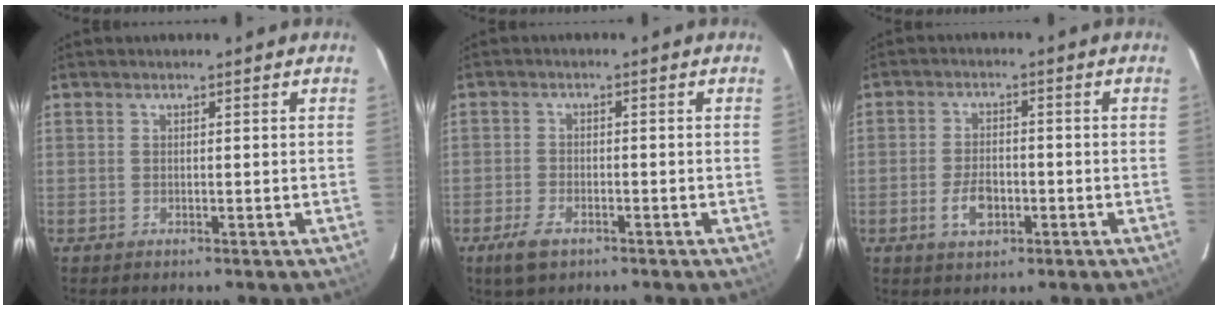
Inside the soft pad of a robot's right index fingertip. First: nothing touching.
{"total": 4.8, "force": [-3.1, 2.4, 2.8], "torque": [-0.077, -0.007, -0.057]}
{"total": 5.6, "force": [-2.1, 3.1, 4.1], "torque": [-0.084, 0.001, -0.034]}